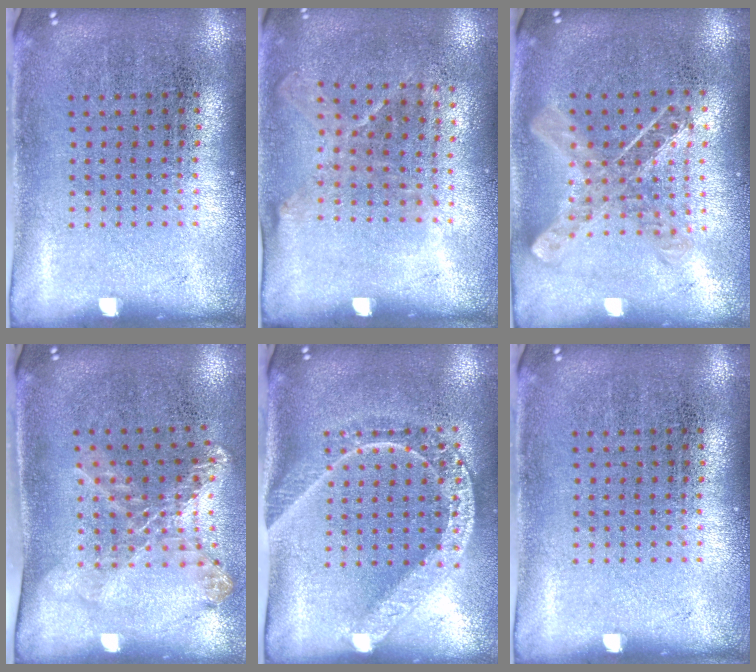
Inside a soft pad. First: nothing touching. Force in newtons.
{"total": 1.3, "press": 1.0, "slide": 0.8}
{"total": 1.0, "press": 1.0, "slide": 0.2}
{"total": 1.7, "press": 1.3, "slide": 1.1}
{"total": 2.1, "press": 1.7, "slide": 1.1}
{"total": 0.0}